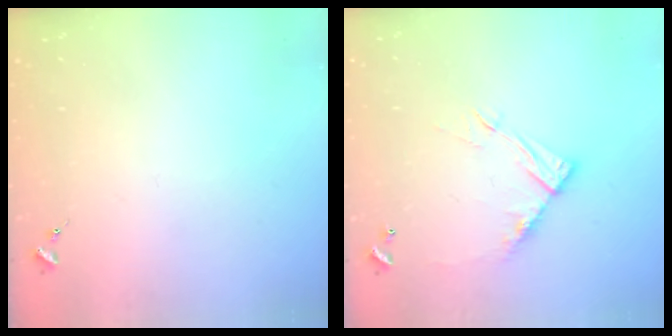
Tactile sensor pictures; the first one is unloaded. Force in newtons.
{"total": 11.5, "press": 11.5, "slide": 0.8}